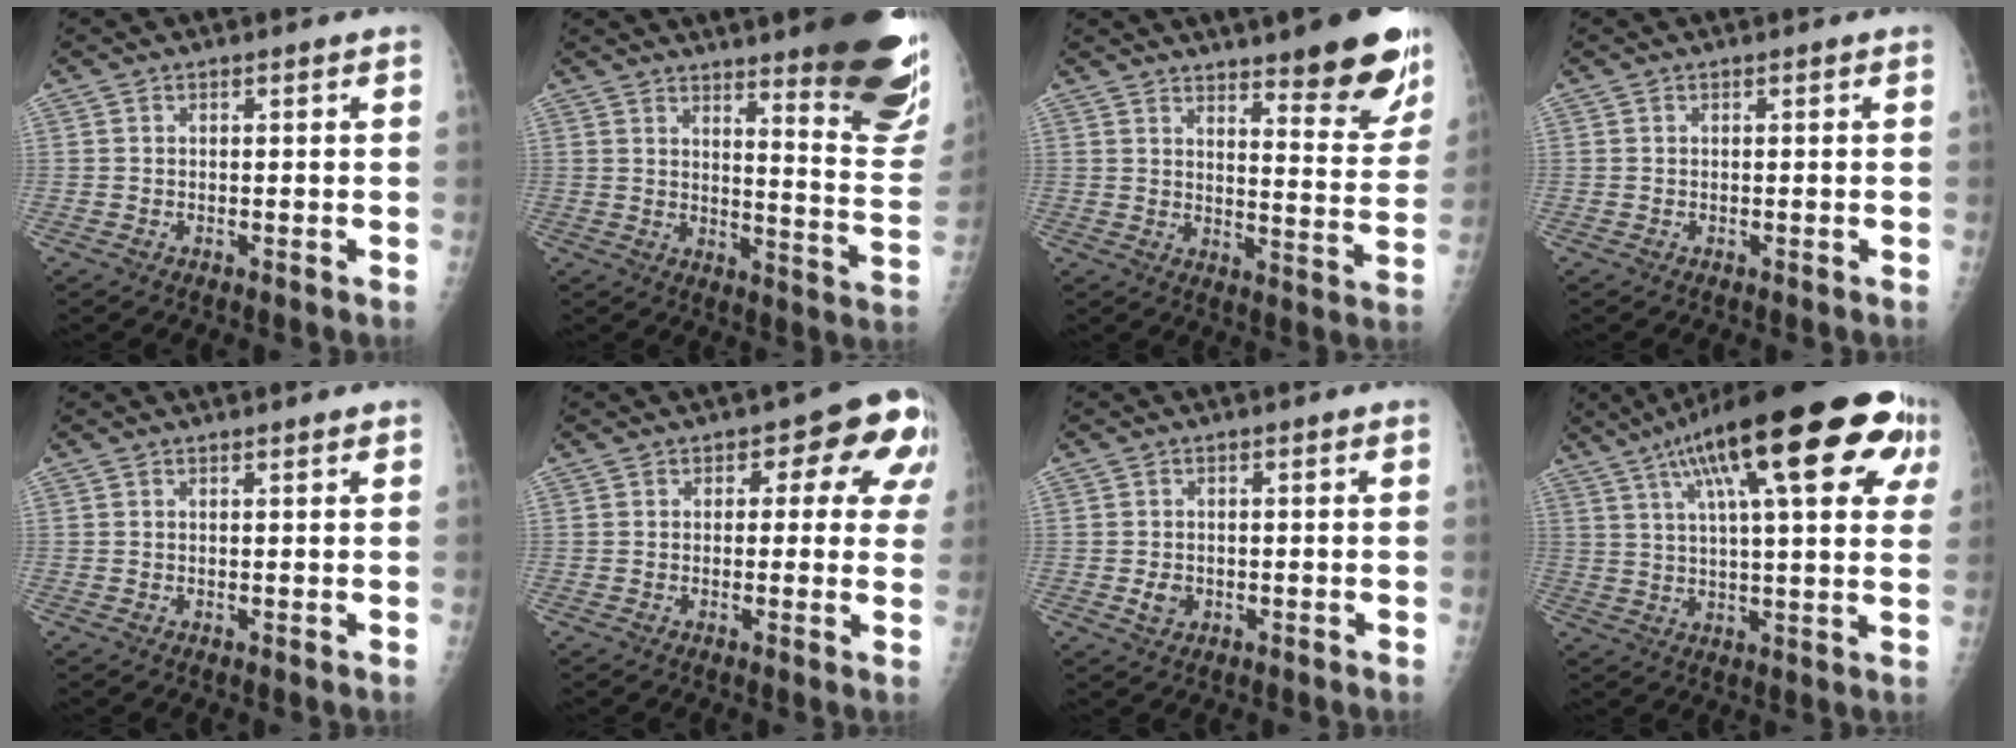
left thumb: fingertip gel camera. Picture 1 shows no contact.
{"total": 22.5, "force": [15.6, 3.7, 15.8], "torque": [-0.177, -0.116, 0.195]}
{"total": 16.5, "force": [11.3, 3.7, 11.5], "torque": [-0.113, -0.075, 0.154]}
{"total": 0.0}
{"total": 0.9, "force": [0.7, 0.1, 0.5], "torque": [-0.004, -0.001, 0.011]}
{"total": 10.4, "force": [3.3, 5.9, 7.9], "torque": [-0.029, 0.003, 0.029]}
{"total": 2.3, "force": [-0.5, 1.9, 1.3], "torque": [-0.016, 0.001, -0.004]}
{"total": 27.8, "force": [12.8, 7.6, 23.5], "torque": [-0.333, 0.017, 0.185]}